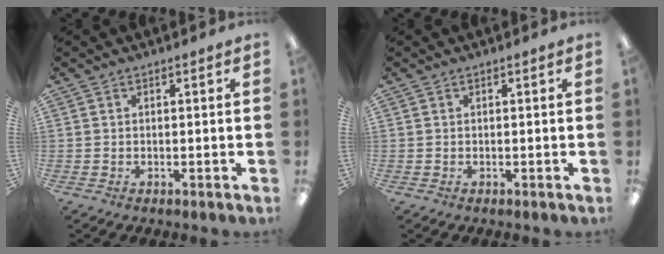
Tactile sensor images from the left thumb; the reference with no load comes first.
{"total": 0.0}